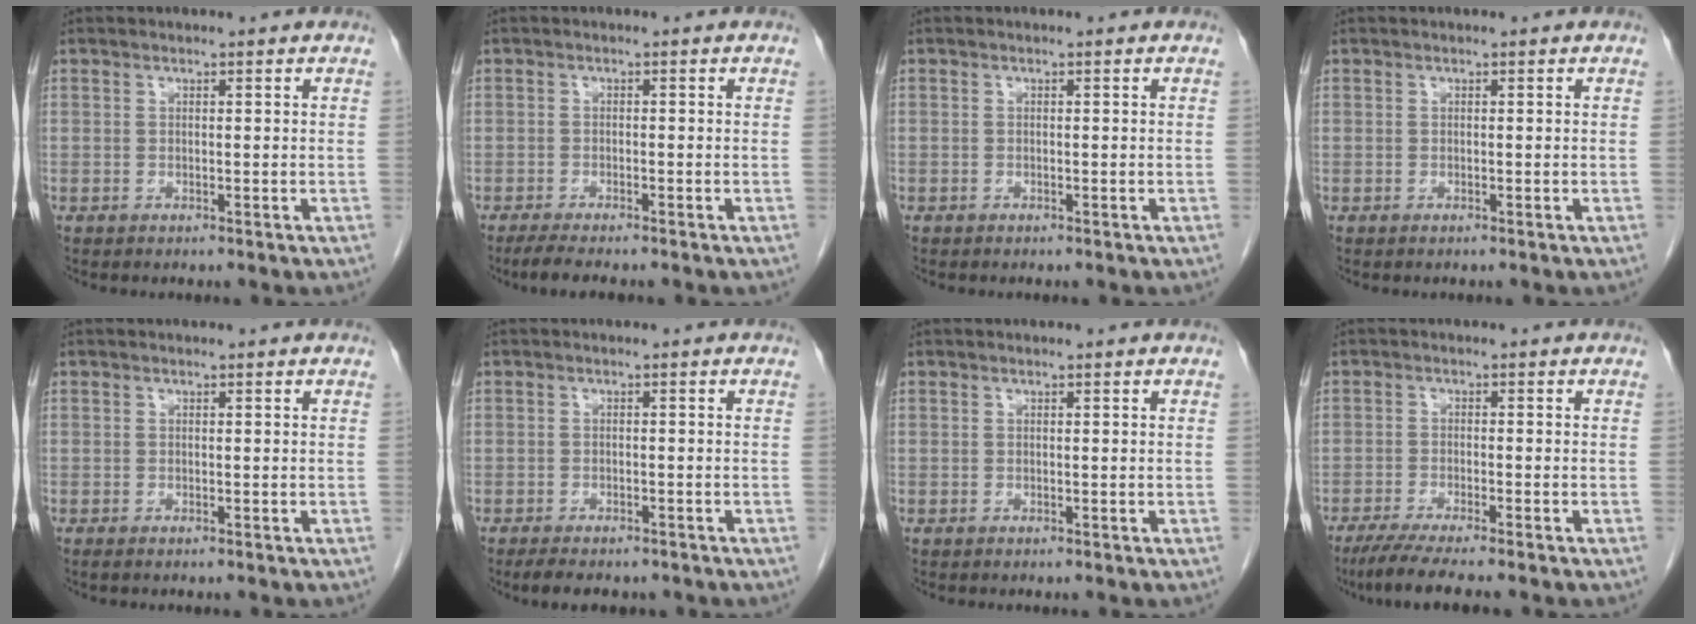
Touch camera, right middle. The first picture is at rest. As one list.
[{"total": 4.6, "force": [-3.7, 0.6, 2.5], "torque": [-0.042, -0.010, -0.057]}, {"total": 0.0}, {"total": 0.0}, {"total": 0.6, "force": [-0.5, 0.1, 0.3], "torque": [-0.007, -0.002, -0.008]}, {"total": 6.6, "force": [-5.3, 2.5, 3.0], "torque": [-0.039, -0.006, -0.067]}, {"total": 0.0}, {"total": 7.3, "force": [-6.0, -0.1, 4.3], "torque": [-0.063, -0.019, -0.095]}]